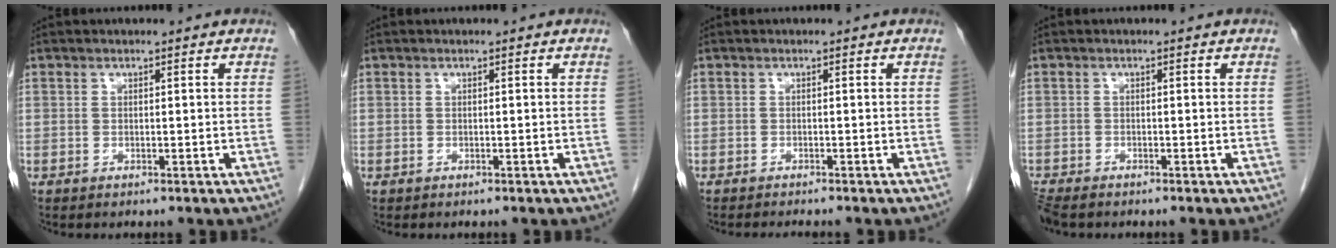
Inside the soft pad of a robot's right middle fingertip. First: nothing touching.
{"total": 0.0}
{"total": 2.1, "force": [-1.9, 0.0, 0.8], "torque": [-0.014, -0.004, -0.025]}
{"total": 3.4, "force": [-2.9, 1.1, 1.5], "torque": [-0.032, -0.010, -0.050]}